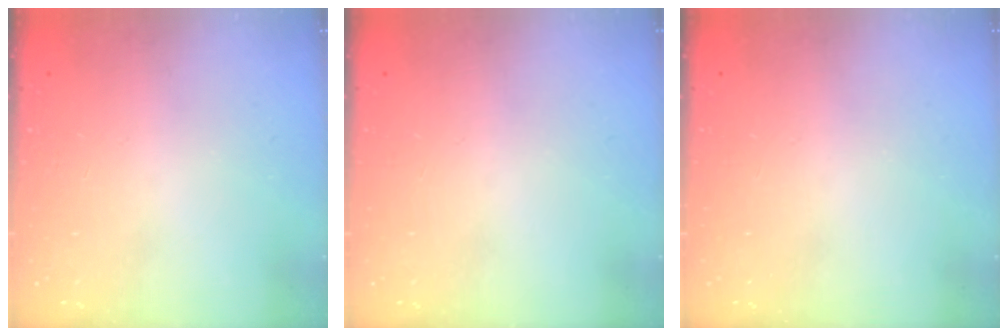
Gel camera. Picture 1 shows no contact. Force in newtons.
{"total": 0.0}
{"total": 0.0}